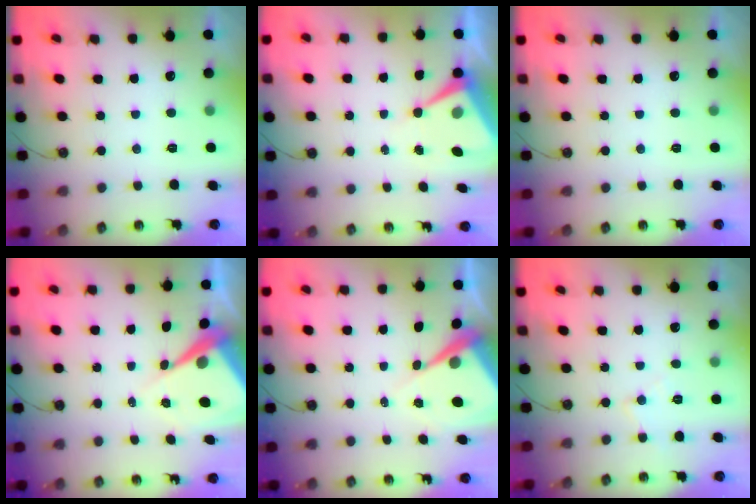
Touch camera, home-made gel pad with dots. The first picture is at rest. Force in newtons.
{"total": 9.0, "press": 9.0, "slide": 0.7}
{"total": 0.0}
{"total": 9.6, "press": 9.5, "slide": 0.9}
{"total": 7.6, "press": 7.6, "slide": 0.6}
{"total": 5.5, "press": 5.4, "slide": 0.8}